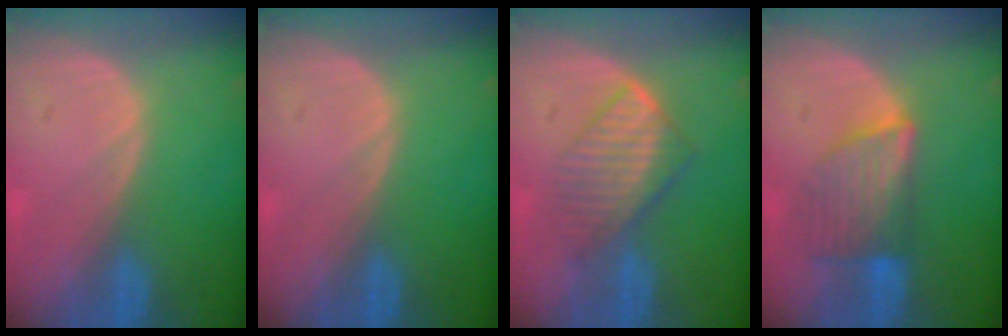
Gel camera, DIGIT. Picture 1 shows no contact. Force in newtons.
{"total": 0.0}
{"total": 6.3, "press": 6.2, "slide": 1.5}
{"total": 6.6, "press": 6.5, "slide": 1.0}